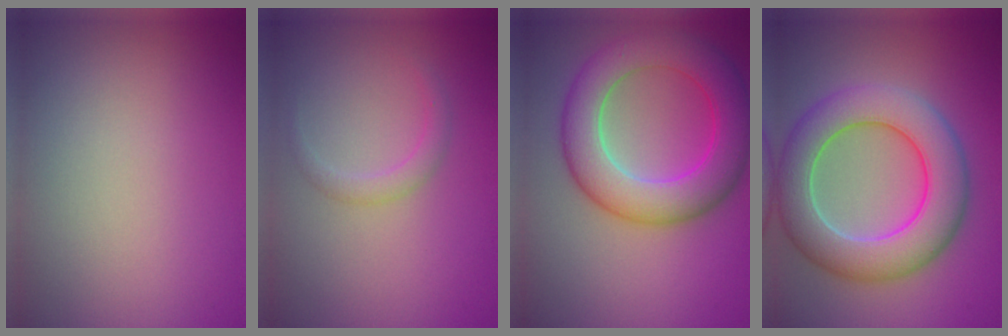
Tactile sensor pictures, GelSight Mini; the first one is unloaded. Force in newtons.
{"total": 1.4, "press": 1.4, "slide": 0.1}
{"total": 8.0, "press": 8.0, "slide": 0.2}
{"total": 8.4, "press": 8.4, "slide": 0.5}